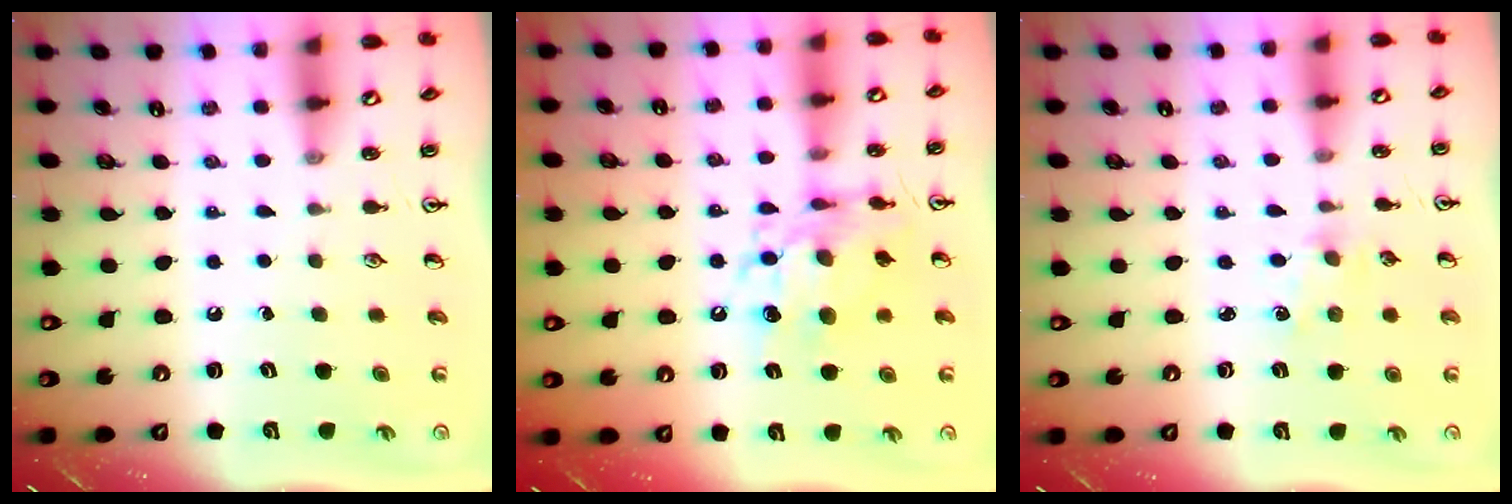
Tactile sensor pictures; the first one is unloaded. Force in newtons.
{"total": 10.9, "press": 10.9, "slide": 1.1}
{"total": 2.2, "press": 2.1, "slide": 0.3}